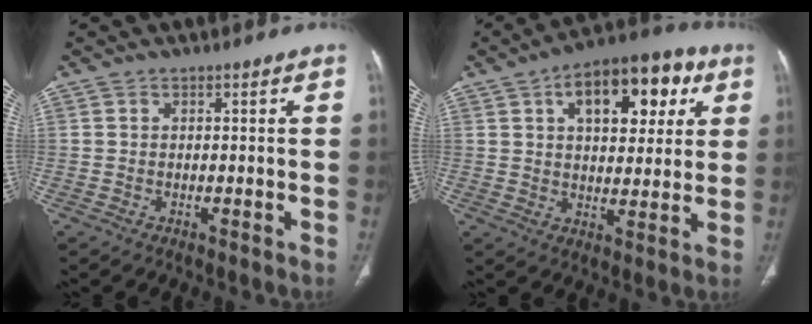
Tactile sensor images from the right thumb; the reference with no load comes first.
{"total": 17.3, "force": [6.5, 9.3, 13.1], "torque": [-0.139, 0.005, 0.092]}